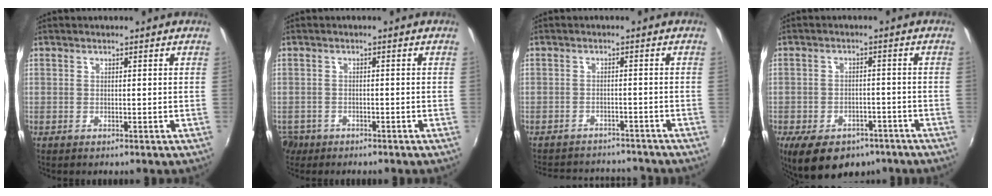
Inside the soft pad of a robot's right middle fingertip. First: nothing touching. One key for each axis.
{"total": 2.5, "fx": -2.0, "fy": 1.5, "fz": 0.1, "tx": -0.010, "ty": 0.001, "tz": -0.039}
{"total": 11.2, "fx": -10.1, "fy": 3.5, "fz": 3.1, "tx": -0.078, "ty": 0.014, "tz": -0.139}
{"total": 13.3, "fx": -8.7, "fy": 7.5, "fz": 6.7, "tx": -0.151, "ty": -0.013, "tz": -0.120}